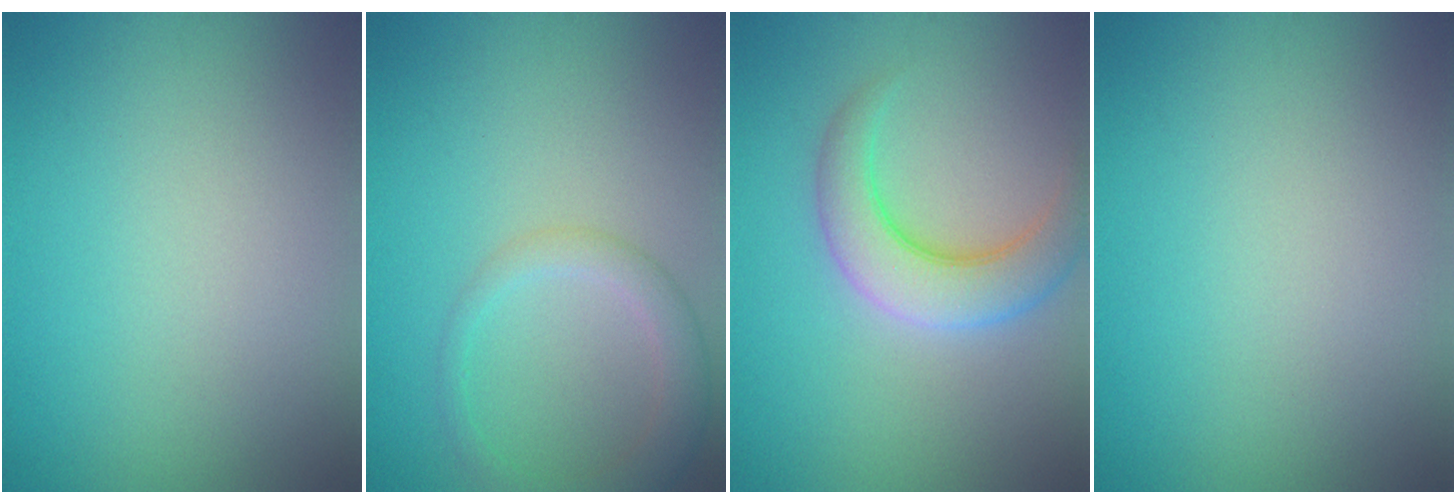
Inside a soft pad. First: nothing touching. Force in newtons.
{"total": 2.9, "press": 2.9, "slide": 0.2}
{"total": 5.2, "press": 5.2, "slide": 0.3}
{"total": 0.0}